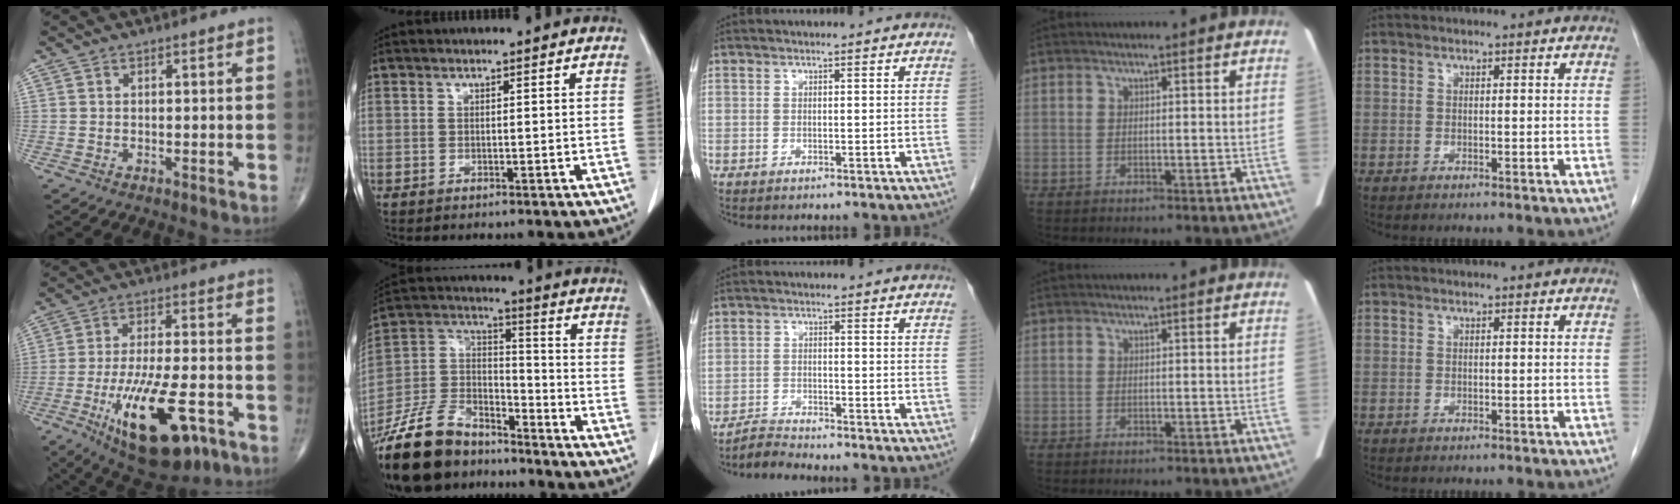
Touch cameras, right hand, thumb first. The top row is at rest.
{"thumb": {"total": 19.2, "force": [-8.3, 7.2, 15.8], "torque": [-0.273, 0.016, -0.120]}, "index": {"total": 17.3, "force": [-14.3, 7.2, 6.5], "torque": [-0.142, 0.022, -0.265]}, "middle": {"total": 2.7, "force": [-2.6, -0.5, -0.3], "torque": [0.005, -0.017, -0.048]}}